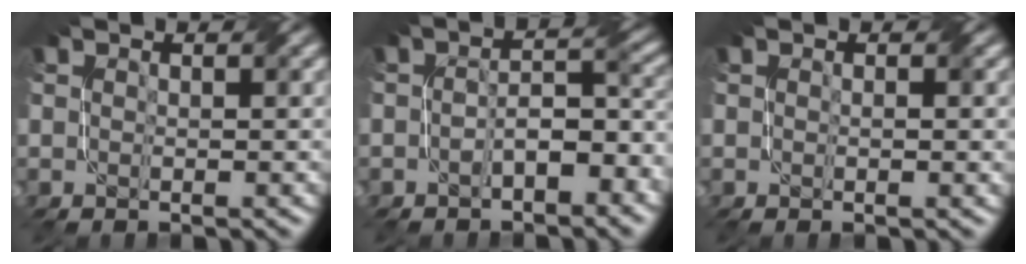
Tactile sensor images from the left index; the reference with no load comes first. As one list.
[{"total": 4.0, "force": [-1.9, 1.6, 3.1], "torque": [-0.054, 0.011, -0.032]}, {"total": 1.1, "force": [0.0, 0.2, 1.1], "torque": [-0.017, -0.001, 0.001]}]